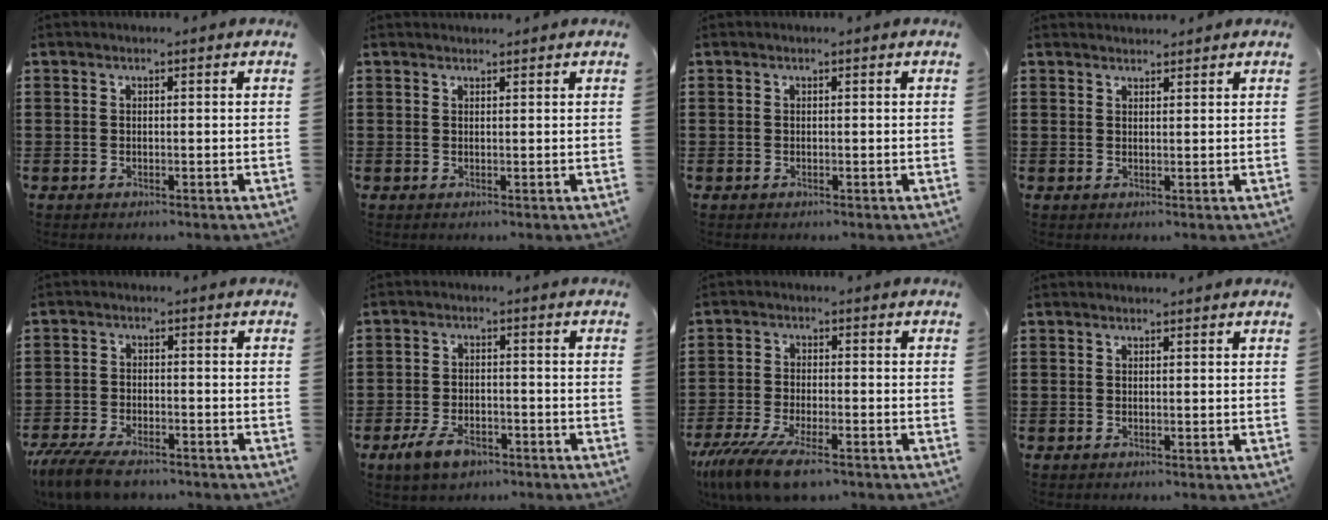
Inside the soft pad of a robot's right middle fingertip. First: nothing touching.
{"total": 0.9, "force": [0.9, 0.2, 0.0], "torque": [0.006, -0.003, 0.016]}
{"total": 0.0}
{"total": 1.6, "force": [1.6, 0.3, 0.0], "torque": [-0.003, 0.002, 0.030]}
{"total": 6.0, "force": [-5.0, 1.8, 2.8], "torque": [-0.069, -0.003, -0.098]}
{"total": 4.6, "force": [-2.9, 2.4, 2.6], "torque": [-0.055, 0.005, -0.058]}
{"total": 8.5, "force": [-6.0, 2.2, 5.5], "torque": [-0.123, -0.008, -0.115]}
{"total": 0.0}